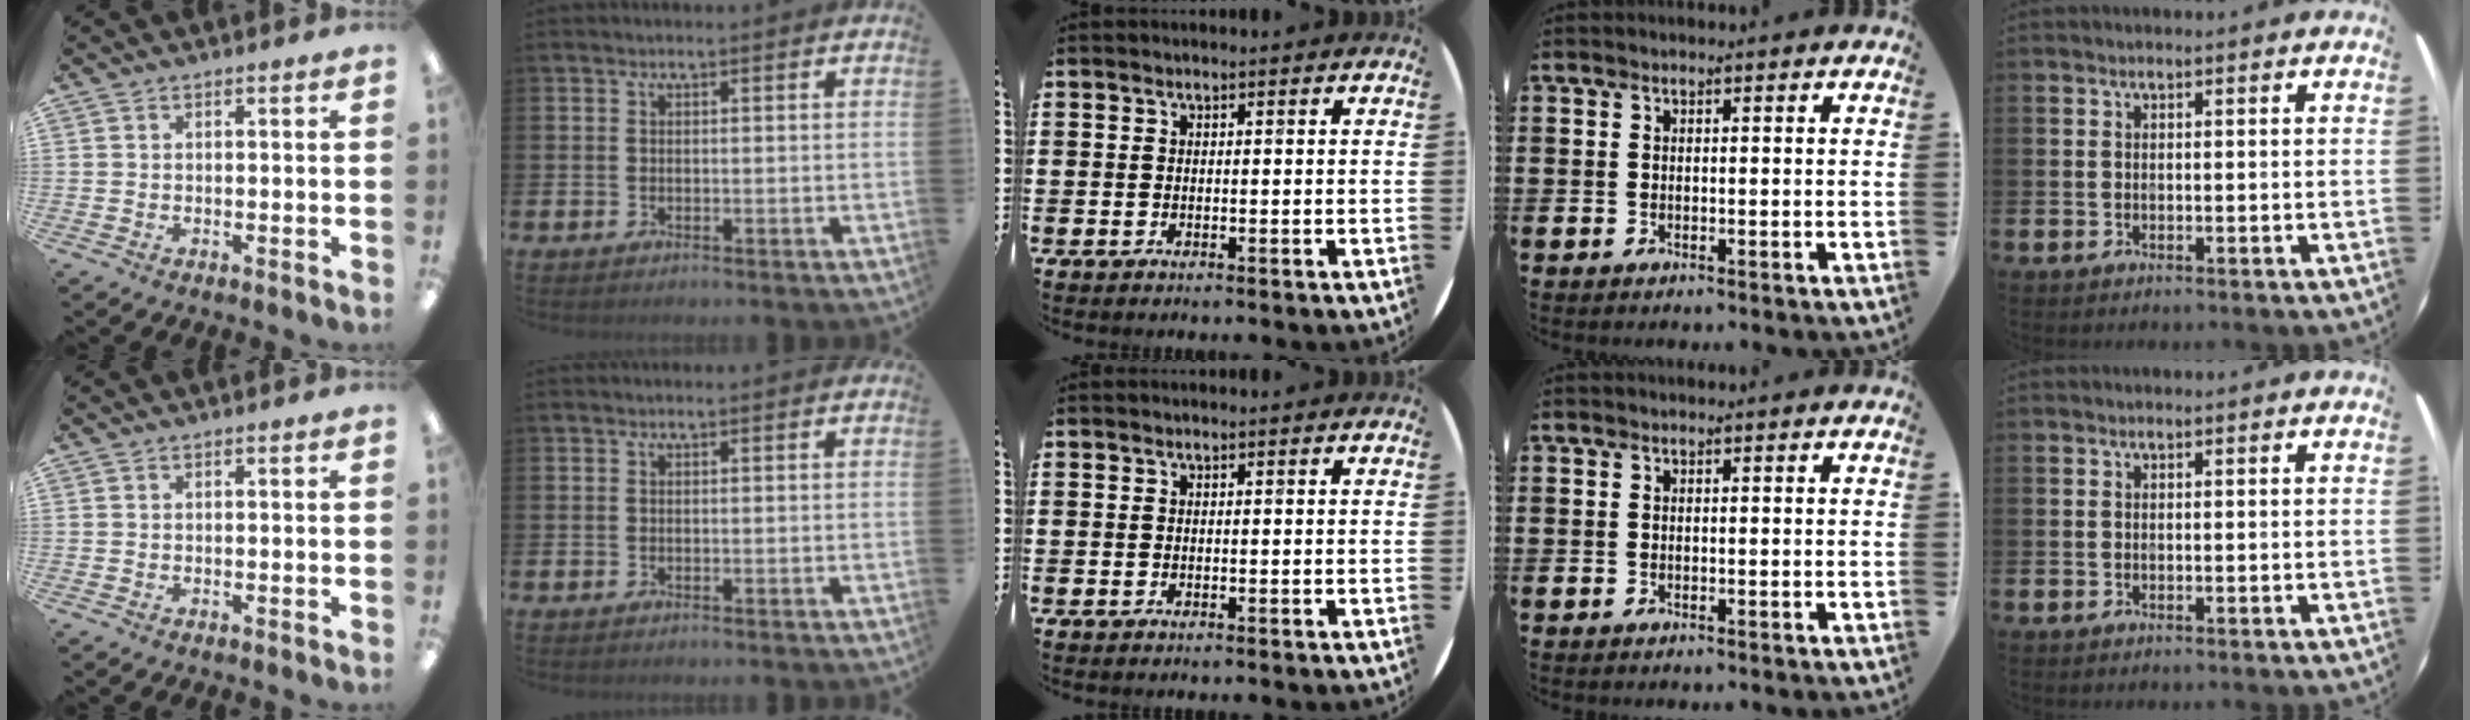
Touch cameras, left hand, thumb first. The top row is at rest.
{}